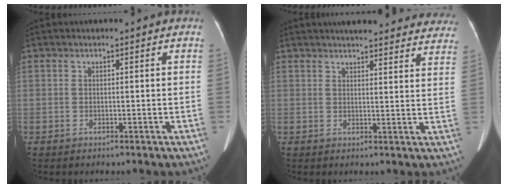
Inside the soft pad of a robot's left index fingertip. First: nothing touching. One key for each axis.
{"total": 22.7, "fx": 20.7, "fy": 4.7, "fz": 8.0, "tx": -0.095, "ty": -0.020, "tz": 0.230}